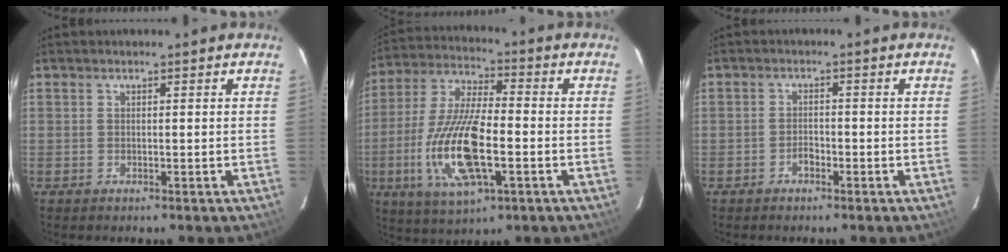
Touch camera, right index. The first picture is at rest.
{"total": 17.1, "force": [-4.6, 5.8, 15.5], "torque": [-0.326, -0.012, -0.088]}
{"total": 1.7, "force": [-1.2, 0.9, 0.8], "torque": [-0.015, 0.004, -0.021]}